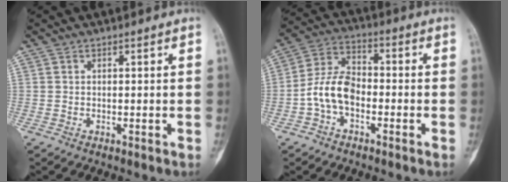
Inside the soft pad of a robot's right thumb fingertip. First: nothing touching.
{"total": 9.0, "force": [-2.6, 5.6, 6.5], "torque": [-0.122, 0.035, -0.060]}